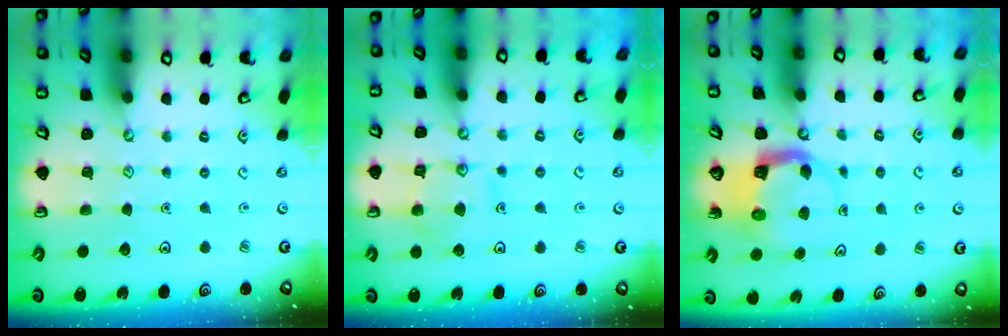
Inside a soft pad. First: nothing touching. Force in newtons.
{"total": 10.6, "press": 10.6, "slide": 0.9}
{"total": 4.7, "press": 4.7, "slide": 0.5}